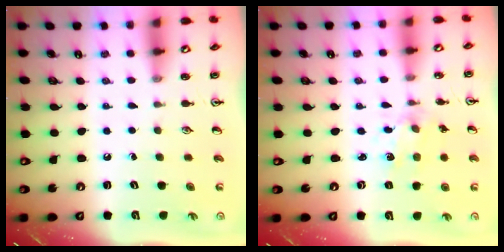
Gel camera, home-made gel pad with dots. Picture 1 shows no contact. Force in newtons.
{"total": 2.4, "press": 2.2, "slide": 0.8}